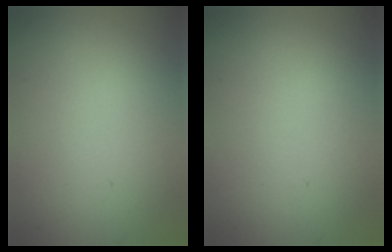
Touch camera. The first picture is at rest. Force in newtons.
{"total": 0.0}